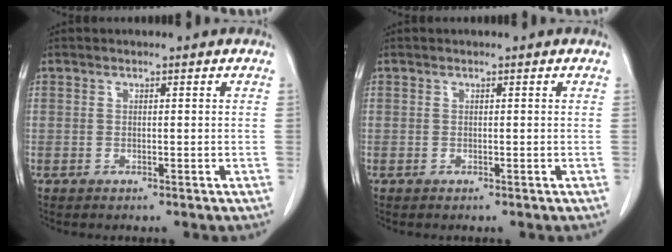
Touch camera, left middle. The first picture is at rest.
{"total": 0.0}